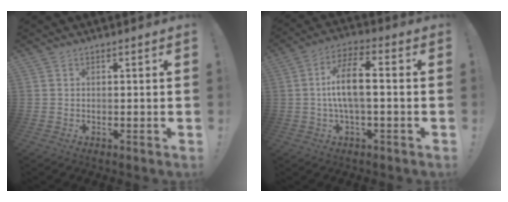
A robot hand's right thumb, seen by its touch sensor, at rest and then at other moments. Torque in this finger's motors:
{"motor_torque": [0.19, 0.32, 0.13, -0.03, 0.07]}